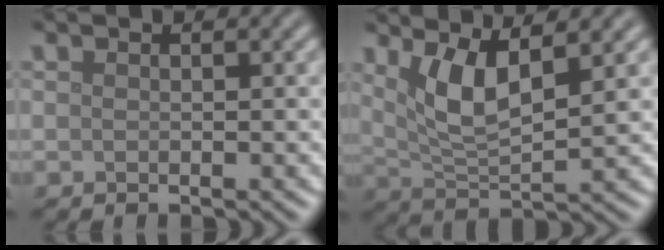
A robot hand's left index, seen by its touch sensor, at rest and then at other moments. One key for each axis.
{"total": 4.7, "fx": 2.1, "fy": 1.3, "fz": 4.0, "tx": -0.085, "ty": -0.007, "tz": 0.045}